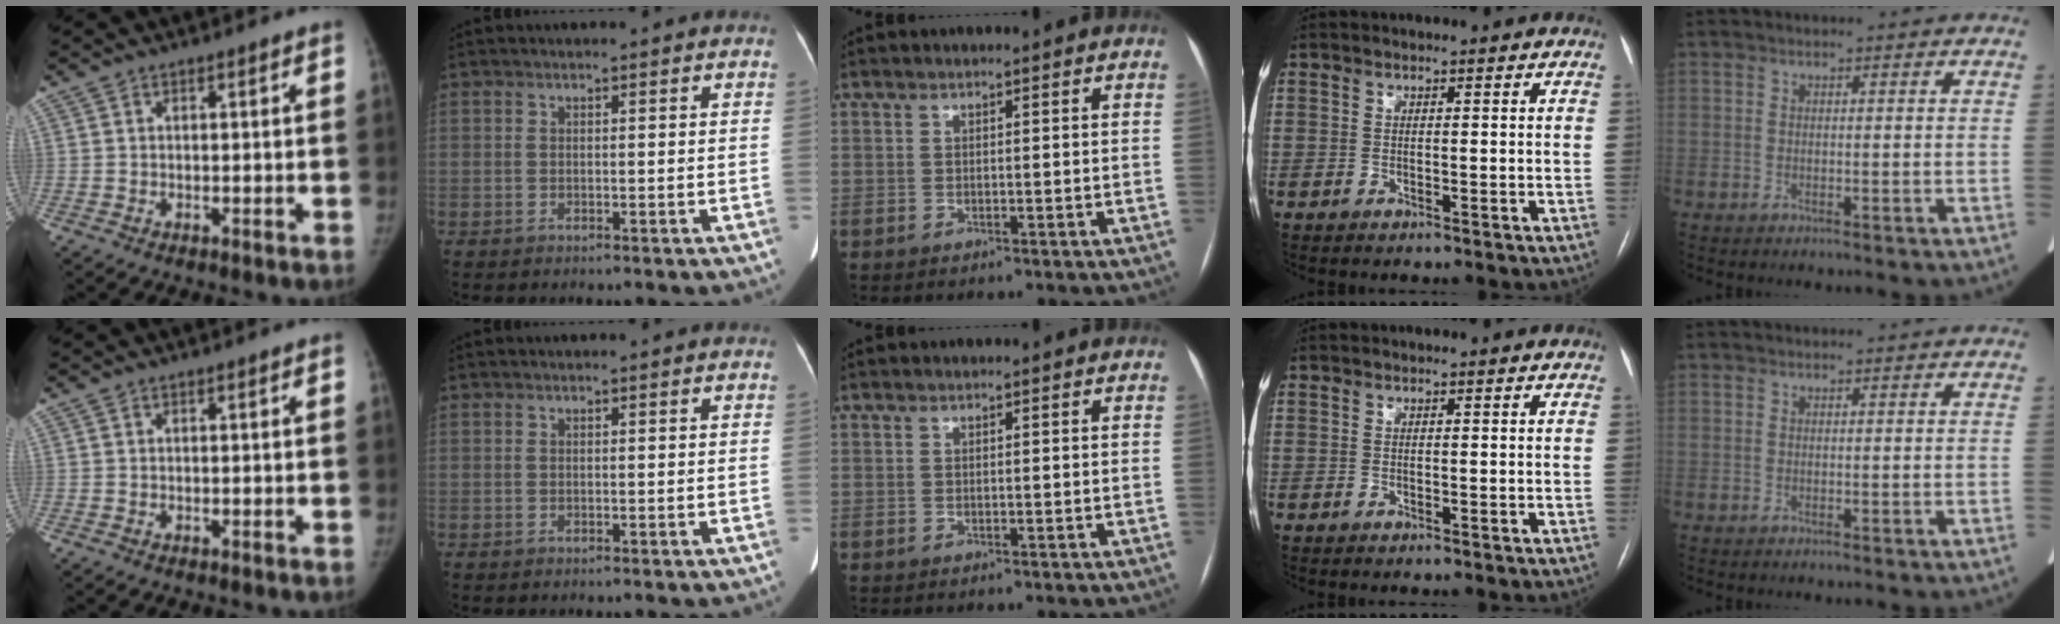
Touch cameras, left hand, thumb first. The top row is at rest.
{}